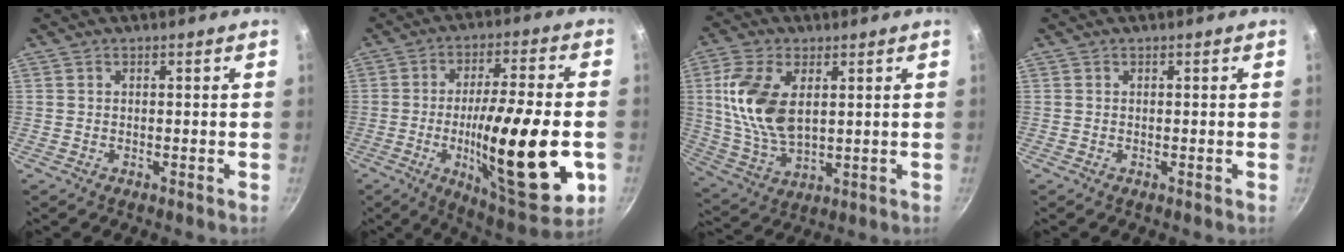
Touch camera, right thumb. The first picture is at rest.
{"total": 24.2, "force": [-5.1, 6.0, 22.9], "torque": [-0.340, 0.010, -0.075]}
{"total": 14.0, "force": [3.1, 7.8, 11.2], "torque": [-0.215, -0.013, 0.068]}
{"total": 0.0}